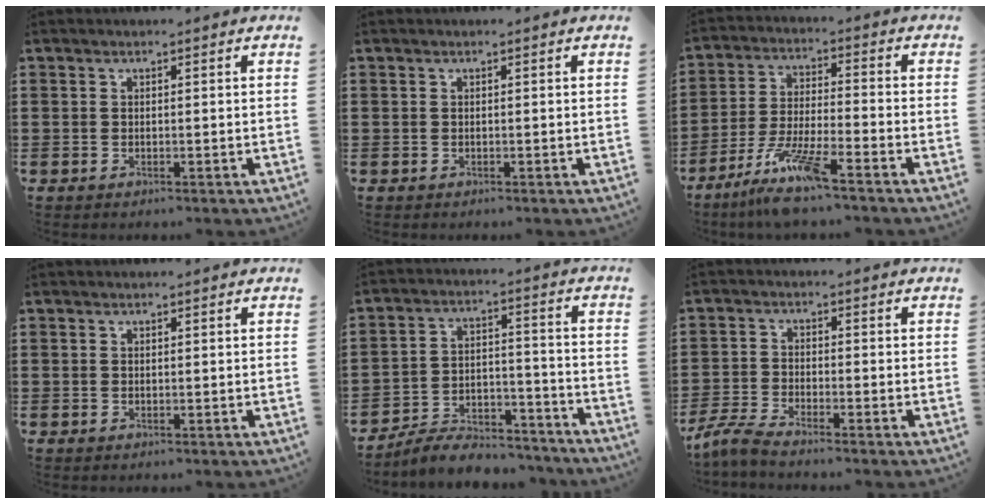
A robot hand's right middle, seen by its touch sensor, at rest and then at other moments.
{"total": 0.0}
{"total": 8.6, "force": [-6.6, 0.2, 5.5], "torque": [-0.117, -0.015, -0.129]}
{"total": 0.0}
{"total": 6.8, "force": [-6.6, 1.0, 1.3], "torque": [-0.022, 0.011, -0.127]}
{"total": 3.8, "force": [-3.3, 0.1, 1.8], "torque": [-0.060, -0.013, -0.071]}